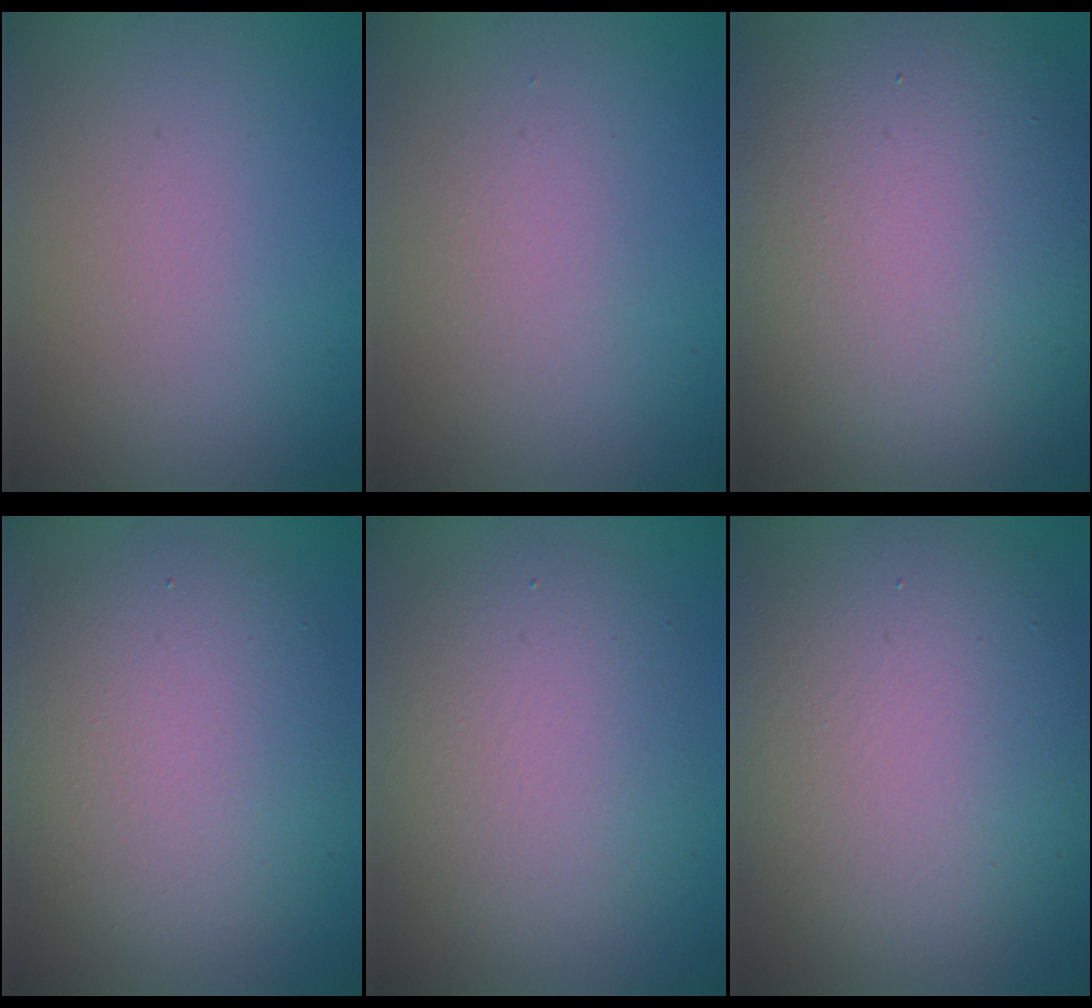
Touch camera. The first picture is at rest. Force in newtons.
{"total": 1.2, "press": 1.2, "slide": 0.0}
{"total": 15.6, "press": 15.6, "slide": 1.1}
{"total": 7.5, "press": 7.5, "slide": 0.2}
{"total": 6.3, "press": 6.3, "slide": 0.3}
{"total": 10.8, "press": 10.8, "slide": 1.0}